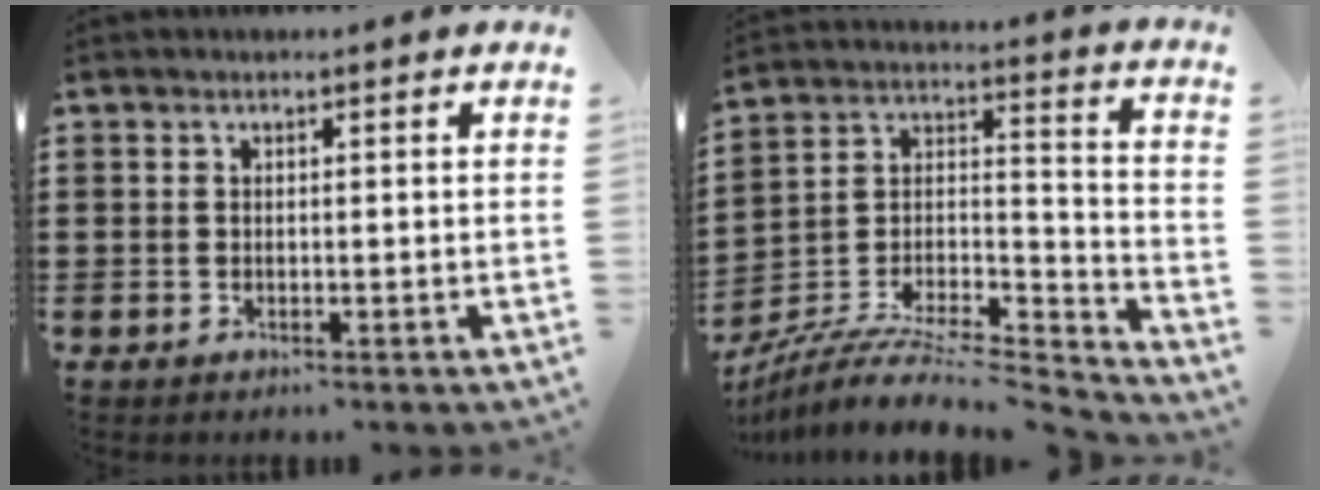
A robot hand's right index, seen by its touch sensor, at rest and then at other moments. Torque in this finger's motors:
{"motor_torque": [-0.69, 0.79, -1.05, 0.03]}